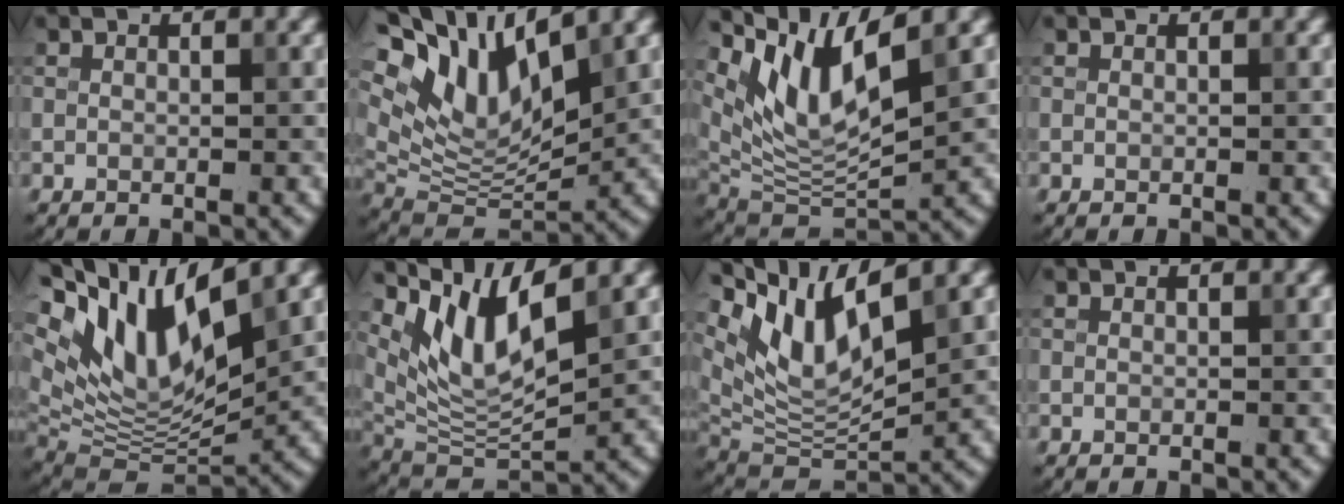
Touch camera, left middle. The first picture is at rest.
{"total": 10.7, "force": [6.2, 4.4, 7.5], "torque": [-0.158, 0.012, 0.114]}
{"total": 8.2, "force": [4.8, 2.5, 6.1], "torque": [-0.124, -0.009, 0.095]}
{"total": 0.0}
{"total": 12.4, "force": [5.7, 4.9, 9.9], "torque": [-0.184, 0.004, 0.105]}
{"total": 7.4, "force": [4.4, 2.2, 5.5], "torque": [-0.111, -0.012, 0.089]}
{"total": 9.1, "force": [5.2, 3.3, 6.7], "torque": [-0.134, -0.003, 0.100]}
{"total": 0.0}